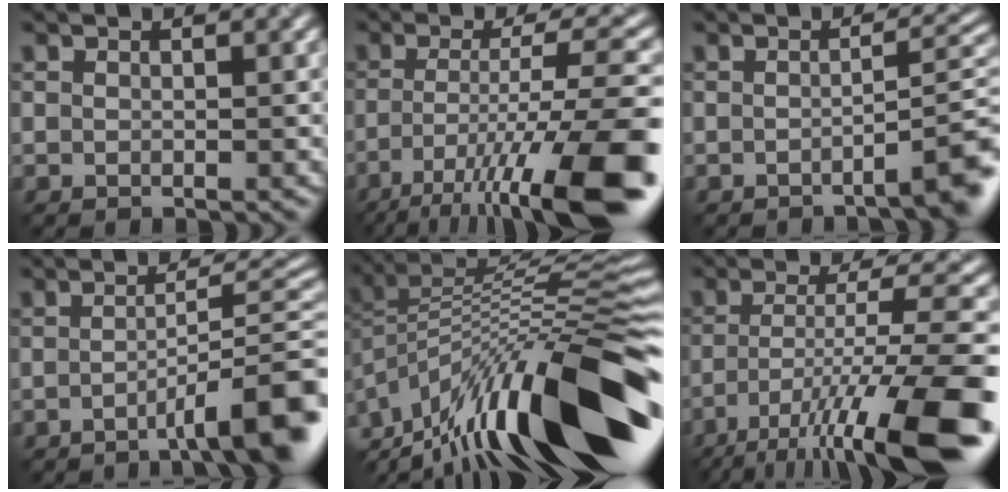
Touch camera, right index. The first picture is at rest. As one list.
[{"total": 14.0, "force": [-7.7, 3.0, 11.3], "torque": [-0.190, 0.003, -0.113]}, {"total": 4.8, "force": [-2.3, 0.6, 4.2], "torque": [-0.041, 0.017, -0.037]}, {"total": 7.8, "force": [-3.7, 0.9, 6.8], "torque": [-0.079, 0.023, -0.059]}, {"total": 15.7, "force": [-7.1, 5.1, 13.1], "torque": [-0.209, 0.031, -0.133]}, {"total": 14.0, "force": [-8.3, 2.9, 10.9], "torque": [-0.190, 0.005, -0.123]}]